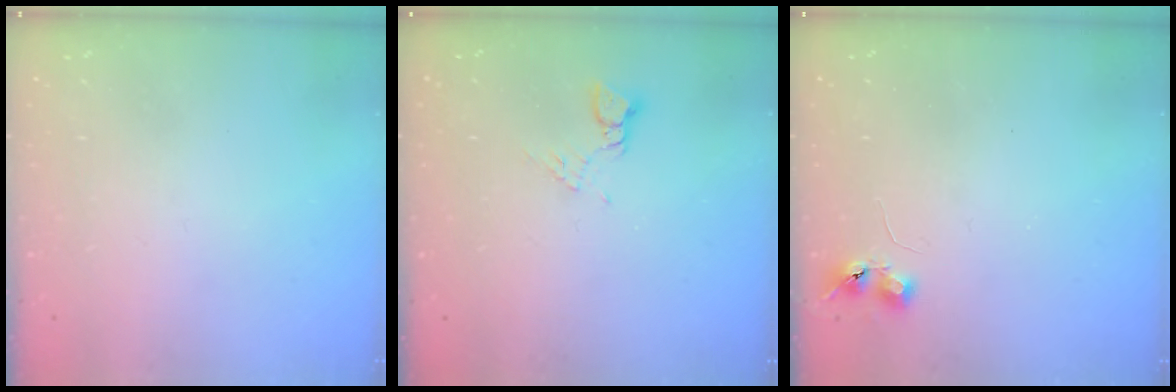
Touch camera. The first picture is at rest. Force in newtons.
{"total": 3.0, "press": 2.9, "slide": 0.4}
{"total": 5.2, "press": 5.1, "slide": 0.9}